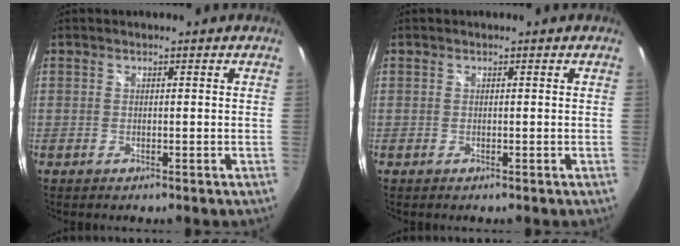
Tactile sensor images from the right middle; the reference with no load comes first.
{"total": 0.0}